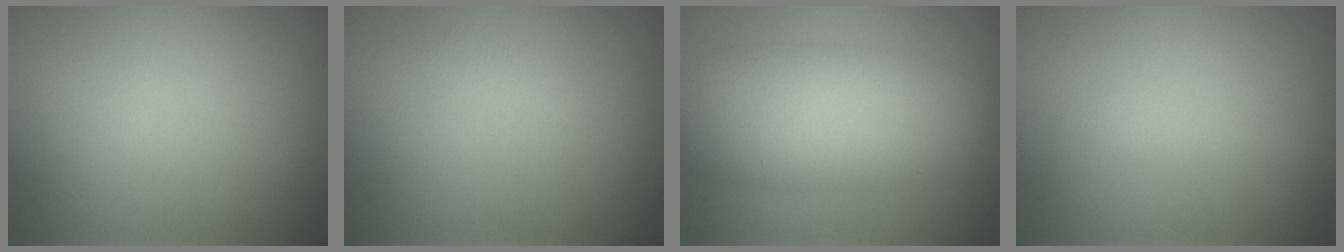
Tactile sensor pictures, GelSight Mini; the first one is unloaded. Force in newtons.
{"total": 0.6, "press": 0.6, "slide": 0.0}
{"total": 7.3, "press": 7.3, "slide": 0.4}
{"total": 0.6, "press": 0.6, "slide": 0.0}